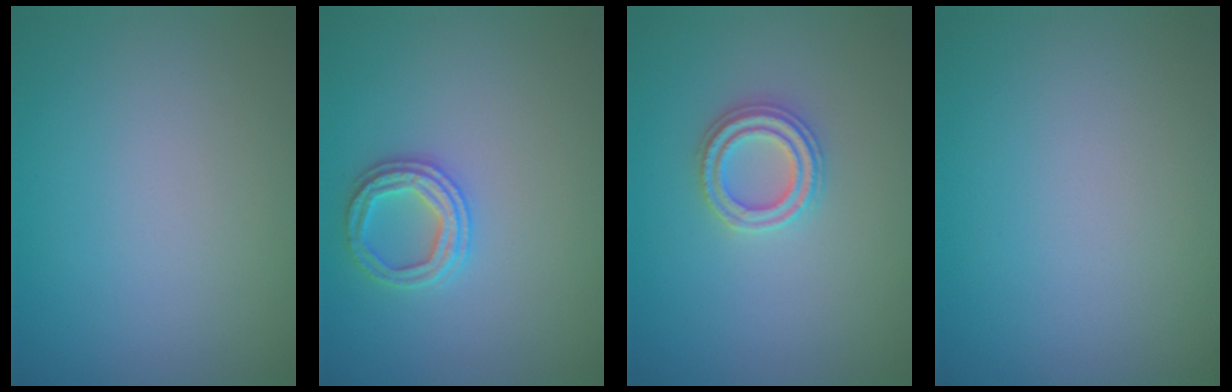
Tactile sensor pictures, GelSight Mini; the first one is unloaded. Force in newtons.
{"total": 2.4, "press": 2.4, "slide": 0.2}
{"total": 2.4, "press": 2.4, "slide": 0.2}
{"total": 0.0}